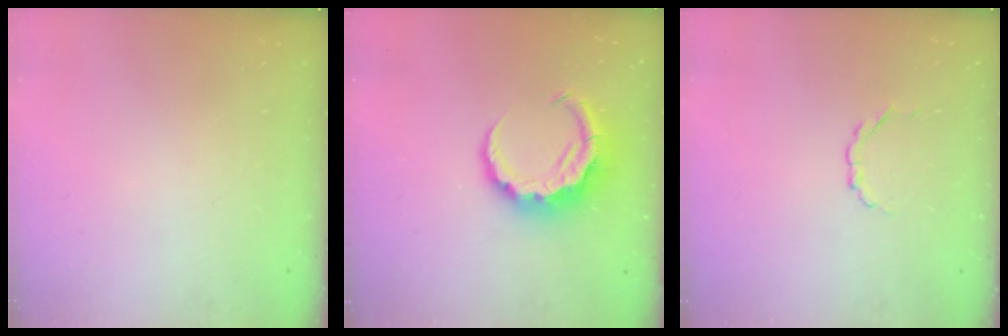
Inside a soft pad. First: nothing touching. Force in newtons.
{"total": 8.4, "press": 8.3, "slide": 1.3}
{"total": 2.5, "press": 2.4, "slide": 0.6}